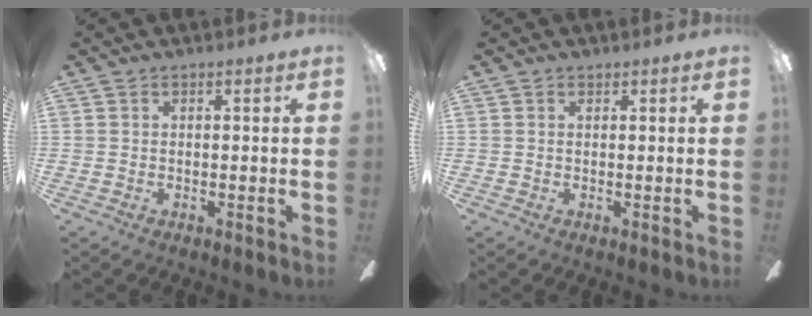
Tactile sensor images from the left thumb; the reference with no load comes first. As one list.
[{"total": 0.0}]